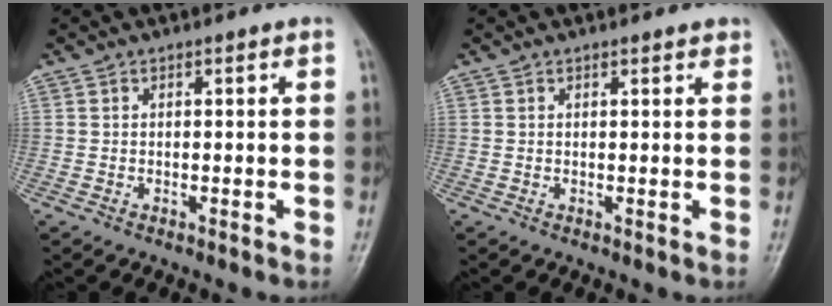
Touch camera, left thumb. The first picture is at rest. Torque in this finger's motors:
{"motor_torque": [-0.21, -0.16, -0.30, -0.18, 0.02]}